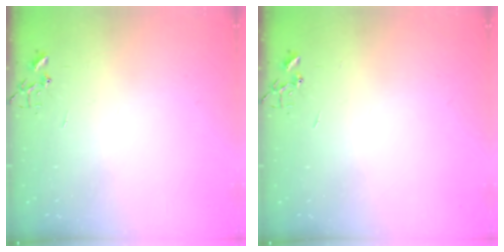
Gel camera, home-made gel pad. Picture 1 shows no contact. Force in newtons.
{"total": 0.0}